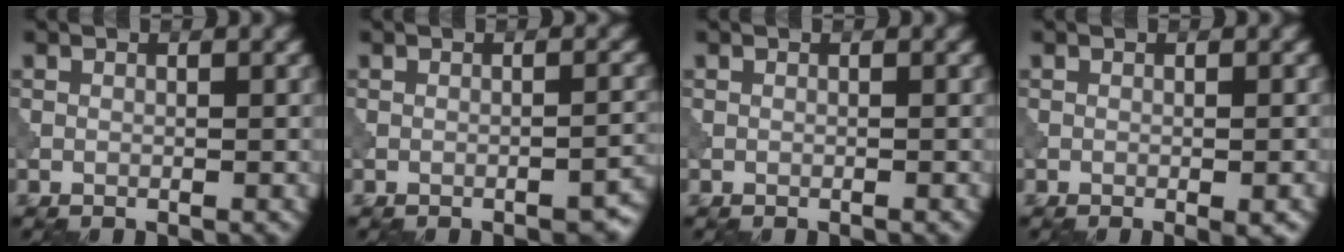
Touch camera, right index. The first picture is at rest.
{"total": 2.1, "force": [-1.7, 0.5, 1.3], "torque": [-0.013, 0.006, -0.022]}
{"total": 0.0}
{"total": 1.6, "force": [-0.7, 0.2, 1.4], "torque": [-0.018, -0.001, -0.010]}